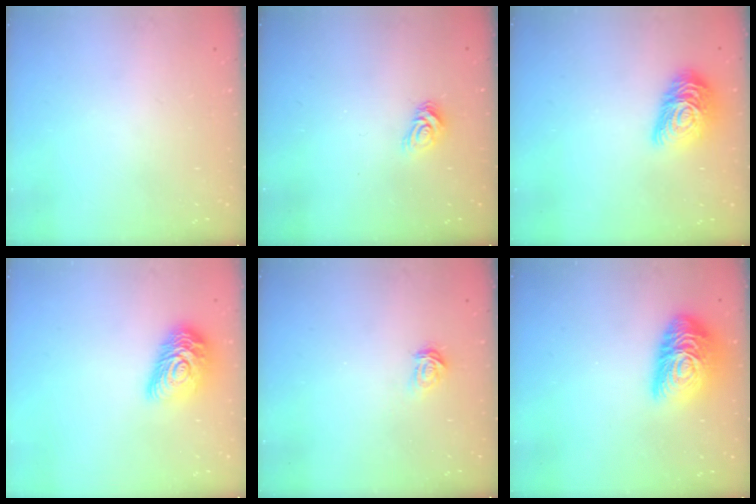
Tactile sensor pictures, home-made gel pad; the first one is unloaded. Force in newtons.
{"total": 6.2, "press": 6.1, "slide": 0.4}
{"total": 13.9, "press": 13.9, "slide": 0.7}
{"total": 13.3, "press": 13.3, "slide": 0.6}
{"total": 3.0, "press": 3.0, "slide": 0.3}
{"total": 16.7, "press": 16.7, "slide": 1.4}